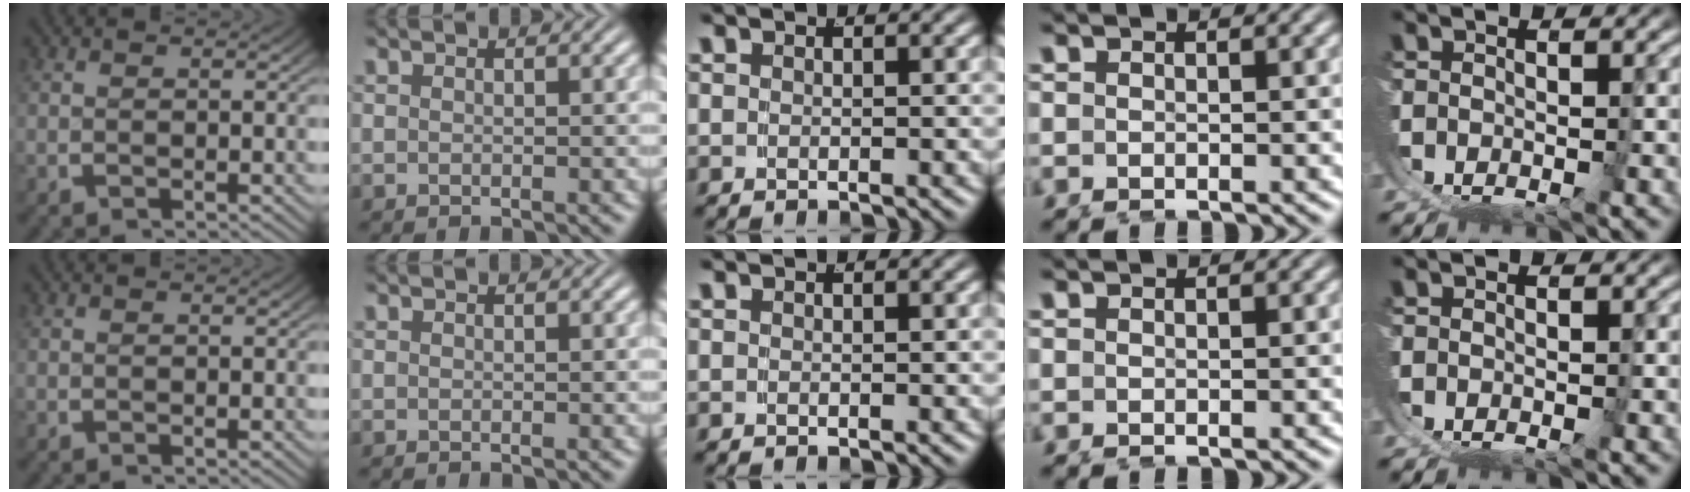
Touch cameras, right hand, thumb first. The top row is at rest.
{}